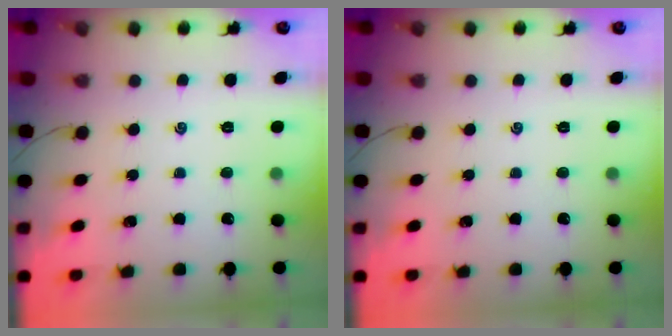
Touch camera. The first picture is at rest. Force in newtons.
{"total": 0.0}